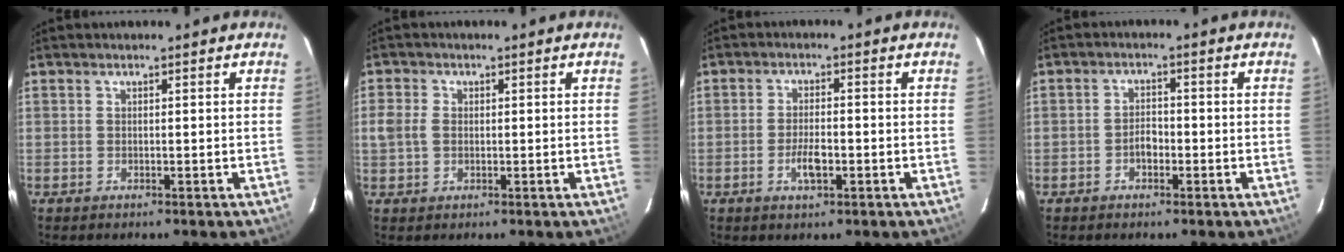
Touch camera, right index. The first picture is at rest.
{"total": 3.4, "force": [-0.1, 2.6, 2.1], "torque": [-0.049, 0.005, -0.002]}
{"total": 4.4, "force": [-1.7, 1.6, 3.8], "torque": [-0.076, -0.002, -0.028]}
{"total": 2.5, "force": [-1.2, 1.5, 1.6], "torque": [-0.030, 0.007, -0.022]}